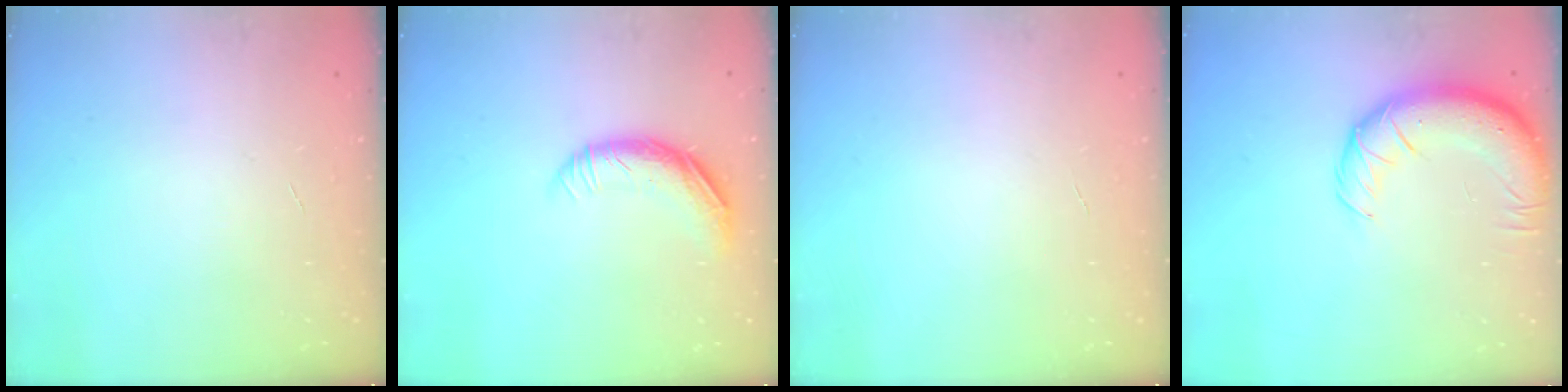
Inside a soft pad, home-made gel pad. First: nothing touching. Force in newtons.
{"total": 11.1, "press": 10.9, "slide": 2.1}
{"total": 0.0}
{"total": 13.9, "press": 13.6, "slide": 2.8}